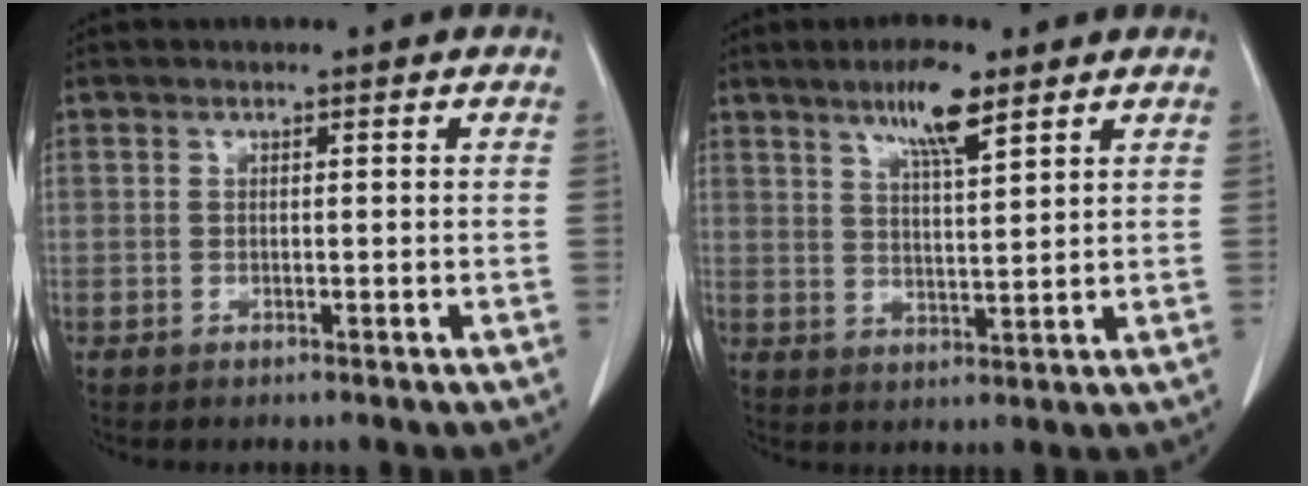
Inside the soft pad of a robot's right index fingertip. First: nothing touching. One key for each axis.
{"total": 6.9, "fx": 4.5, "fy": 0.8, "fz": 5.1, "tx": -0.094, "ty": 0.000, "tz": 0.078}